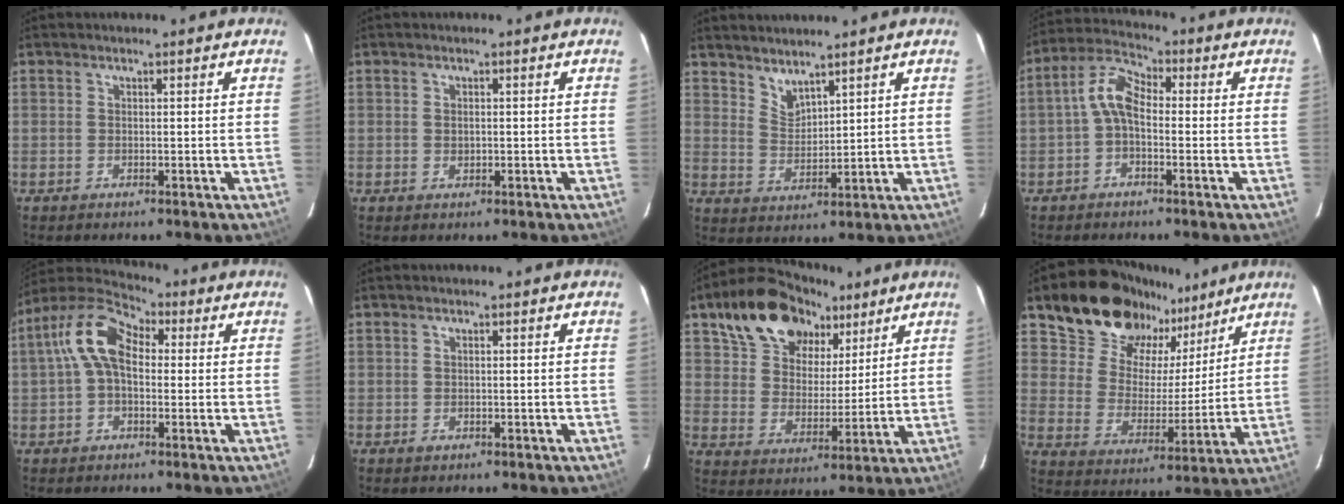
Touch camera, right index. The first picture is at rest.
{"total": 1.3, "force": [0.0, 1.0, 0.8], "torque": [-0.012, -0.001, 0.001]}
{"total": 4.5, "force": [4.0, 1.3, 1.6], "torque": [-0.025, -0.005, 0.079]}
{"total": 5.8, "force": [-1.2, 3.3, 4.7], "torque": [-0.101, 0.024, -0.030]}
{"total": 11.2, "force": [1.3, 6.7, 8.8], "torque": [-0.173, 0.035, 0.015]}
{"total": 0.8, "force": [-0.2, 0.8, 0.2], "torque": [0.000, 0.000, -0.001]}
{"total": 18.9, "force": [11.4, 11.1, 10.2], "torque": [-0.216, 0.061, 0.204]}
{"total": 19.0, "force": [13.7, 10.6, 7.8], "torque": [-0.152, 0.026, 0.232]}